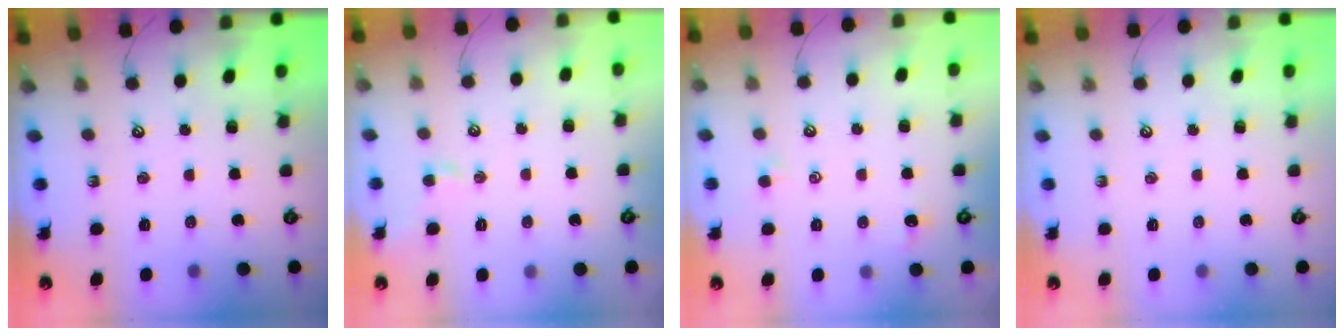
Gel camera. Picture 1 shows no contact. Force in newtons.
{"total": 0.0}
{"total": 1.1, "press": 1.0, "slide": 0.5}
{"total": 0.0}